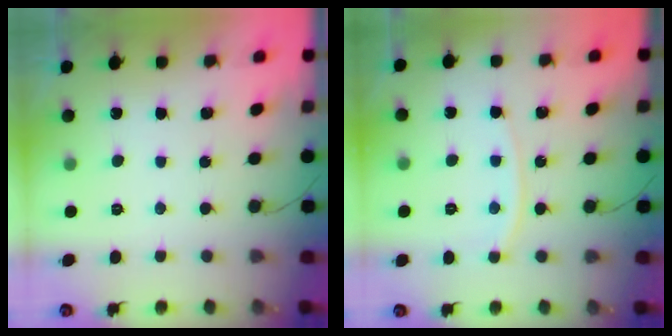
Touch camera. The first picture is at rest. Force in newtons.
{"total": 6.1, "press": 6.0, "slide": 0.8}